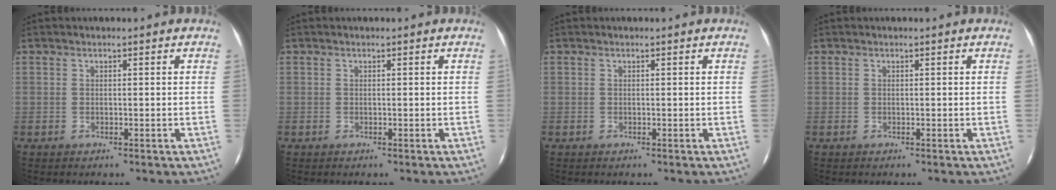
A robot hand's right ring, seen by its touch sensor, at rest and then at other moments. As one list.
[{"total": 0.0}, {"total": 0.0}, {"total": 0.0}]